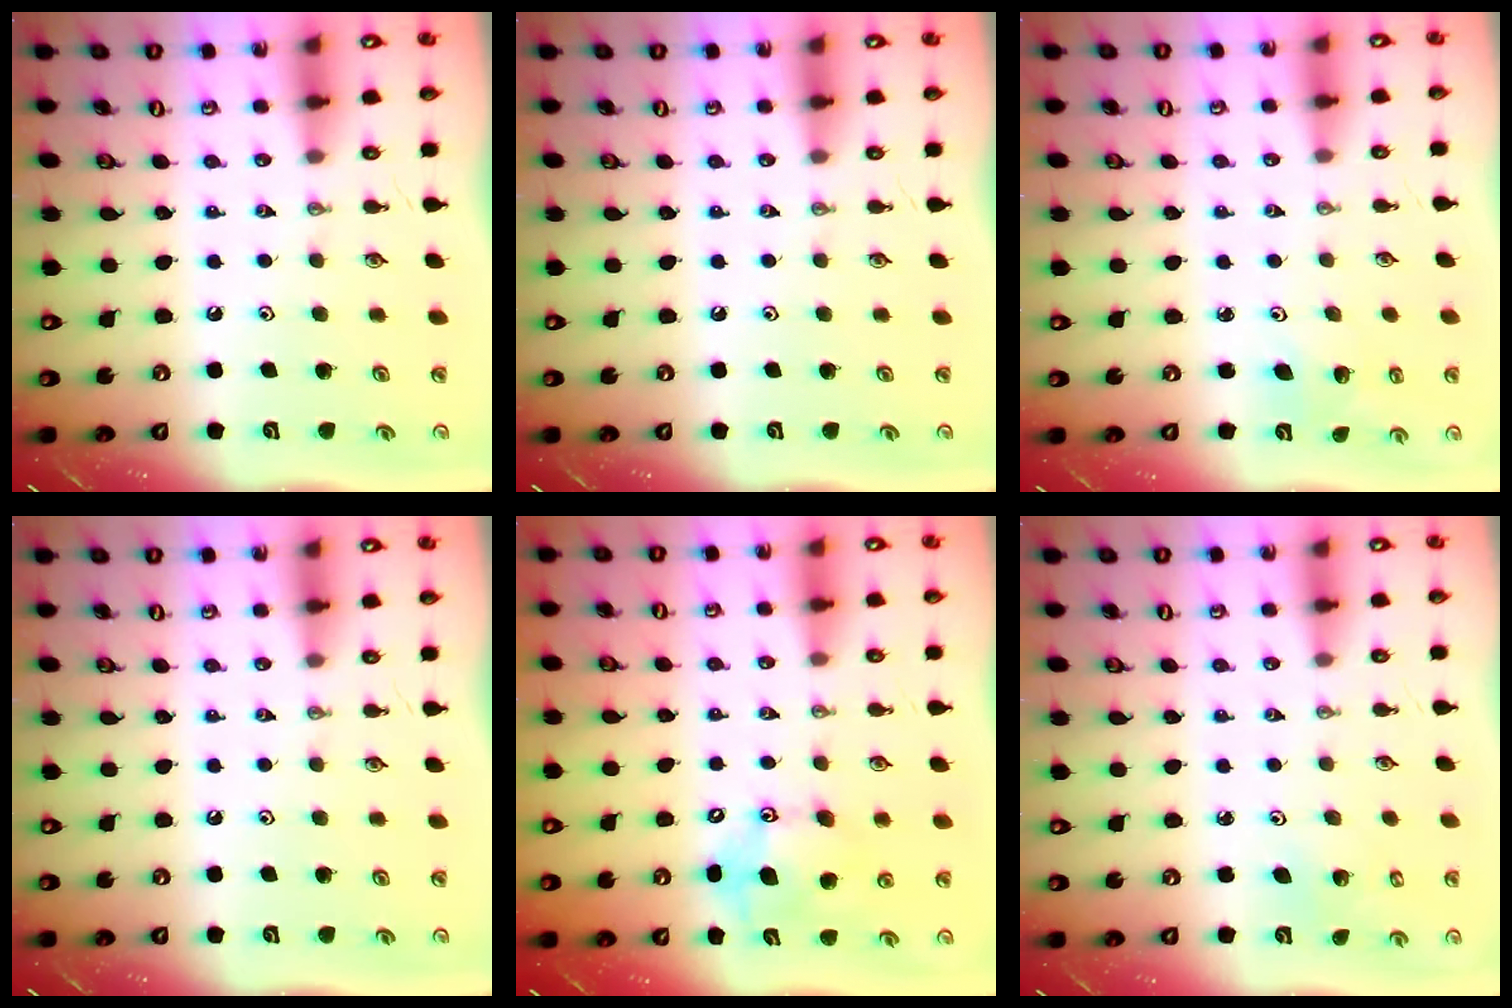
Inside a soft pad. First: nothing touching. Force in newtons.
{"total": 0.0}
{"total": 2.8, "press": 2.4, "slide": 1.5}
{"total": 0.0}
{"total": 11.9, "press": 11.5, "slide": 2.9}
{"total": 2.0, "press": 2.0, "slide": 0.2}